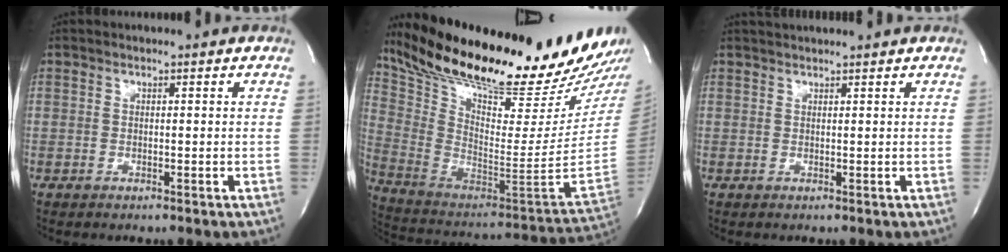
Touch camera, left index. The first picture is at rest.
{"total": 31.1, "force": [26.3, 2.2, 16.4], "torque": [-0.291, -0.085, 0.395]}
{"total": 3.8, "force": [3.6, -0.4, 1.1], "torque": [-0.012, 0.027, 0.055]}